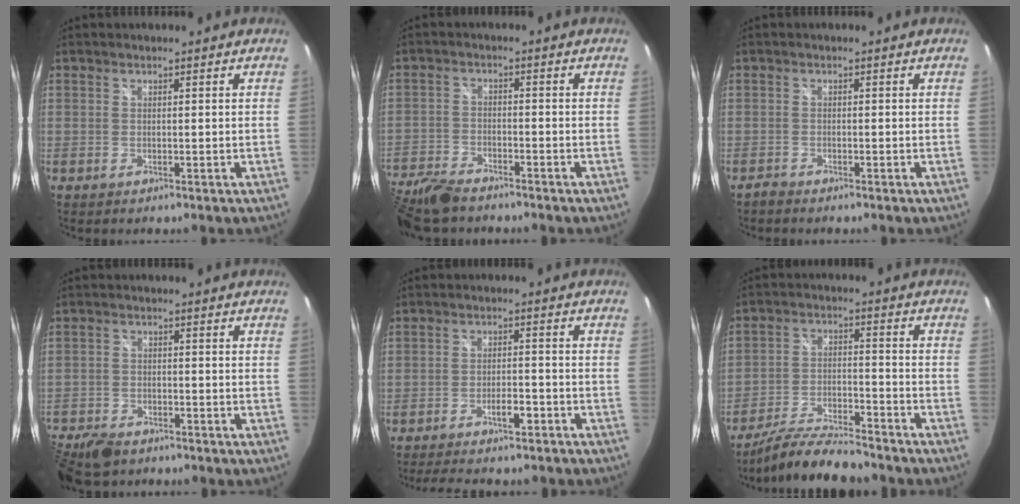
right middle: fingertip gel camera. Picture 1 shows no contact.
{"total": 12.7, "force": [-10.5, 4.5, 5.6], "torque": [-0.150, -0.021, -0.200]}
{"total": 1.2, "force": [-1.2, 0.2, 0.1], "torque": [-0.008, -0.003, -0.025]}
{"total": 11.4, "force": [-8.7, 5.5, 4.9], "torque": [-0.144, -0.027, -0.156]}
{"total": 9.3, "force": [-7.8, 2.5, 4.5], "torque": [-0.097, -0.001, -0.112]}
{"total": 11.8, "force": [-10.7, 1.7, 4.7], "torque": [-0.107, -0.012, -0.187]}